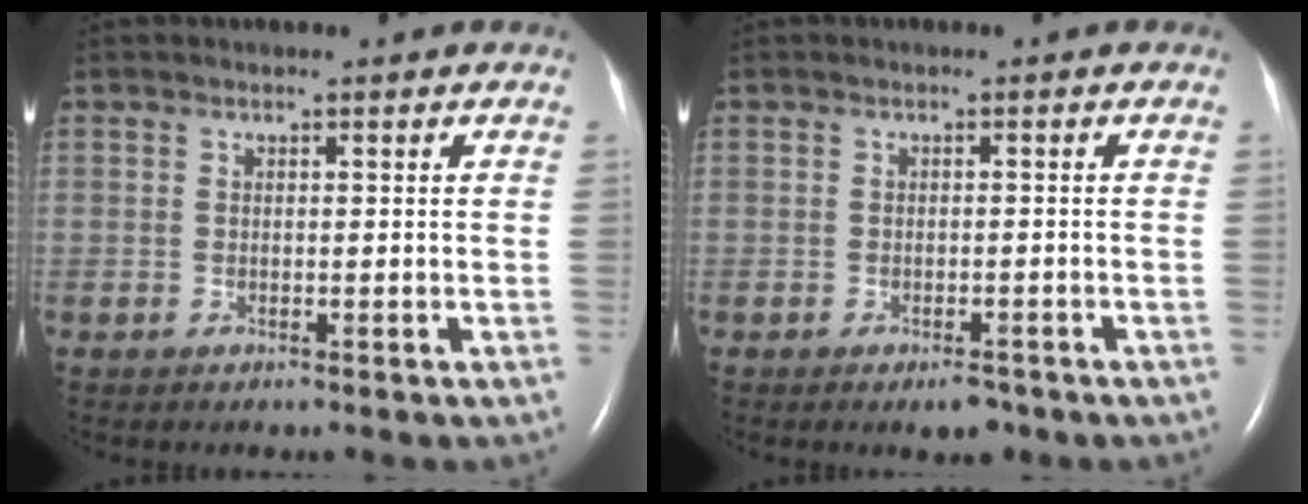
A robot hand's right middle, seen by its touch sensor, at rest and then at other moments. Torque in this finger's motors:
{"motor_torque": [0.06, 0.00, 0.05, 0.01]}